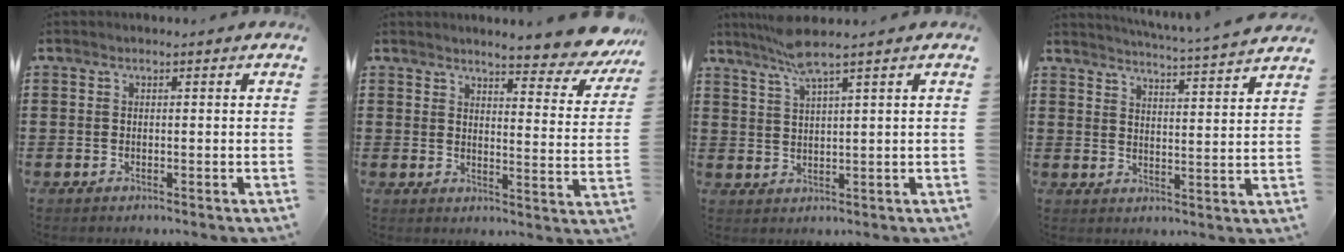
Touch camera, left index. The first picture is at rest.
{"total": 5.4, "force": [5.0, 0.0, 2.0], "torque": [-0.045, -0.033, 0.083]}
{"total": 4.9, "force": [3.7, -0.5, 3.2], "torque": [-0.071, -0.006, 0.065]}
{"total": 4.4, "force": [4.2, -0.8, 0.8], "torque": [-0.026, -0.035, 0.068]}